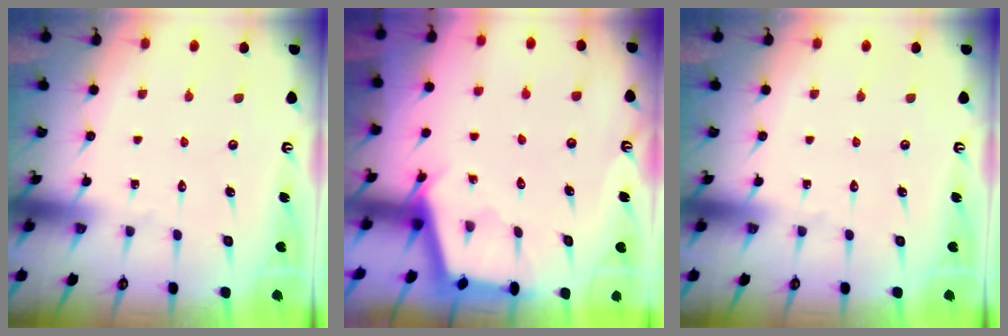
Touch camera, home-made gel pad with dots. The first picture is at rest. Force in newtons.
{"total": 2.5, "press": 2.5, "slide": 0.1}
{"total": 0.0}